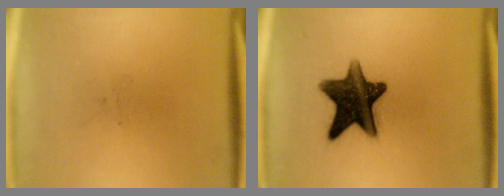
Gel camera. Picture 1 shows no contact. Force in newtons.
{"total": 13.5}